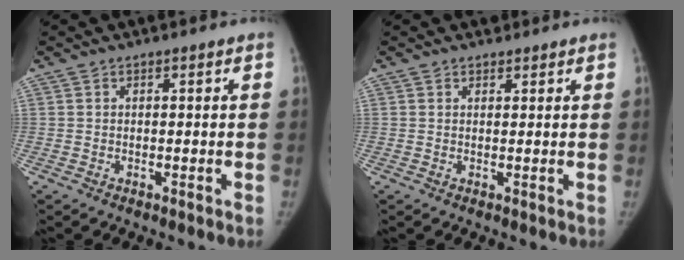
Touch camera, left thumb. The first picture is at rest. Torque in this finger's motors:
{"motor_torque": [-0.12, -0.03, -0.17, 0.09, 0.05]}